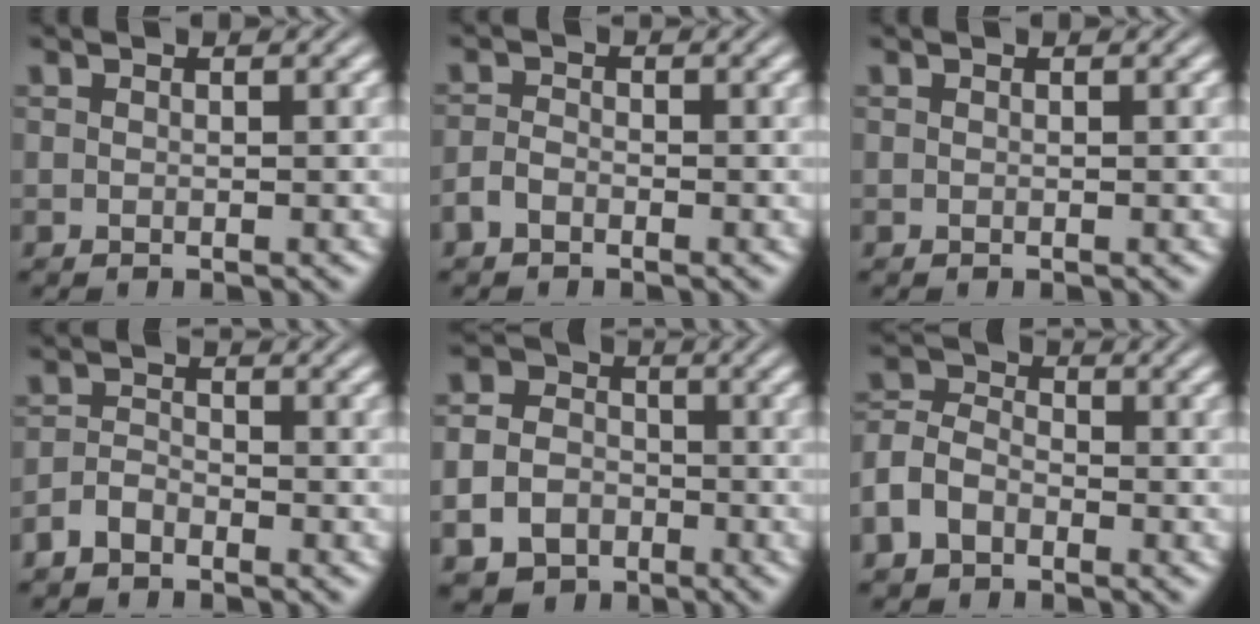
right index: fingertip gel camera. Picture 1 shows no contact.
{"total": 1.3, "force": [-1.3, -0.1, 0.3], "torque": [-0.002, -0.007, -0.019]}
{"total": 2.1, "force": [-0.1, -2.0, -0.6], "torque": [0.027, -0.008, 0.010]}
{"total": 1.9, "force": [-1.8, 0.2, 0.3], "torque": [0.006, -0.006, -0.030]}
{"total": 9.3, "force": [-2.3, 8.5, 3.0], "torque": [-0.049, -0.032, -0.047]}
{"total": 4.5, "force": [-1.3, 3.8, 2.0], "torque": [-0.045, -0.017, -0.023]}